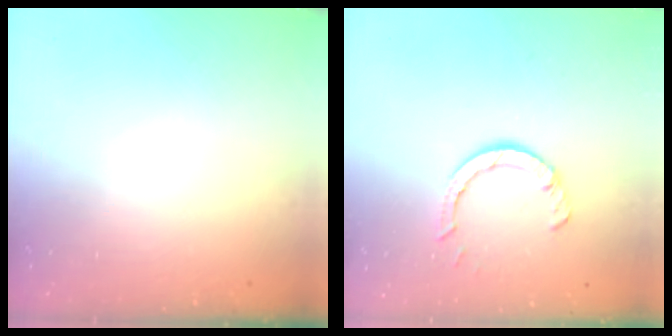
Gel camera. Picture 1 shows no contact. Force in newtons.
{"total": 5.7, "press": 5.6, "slide": 0.7}